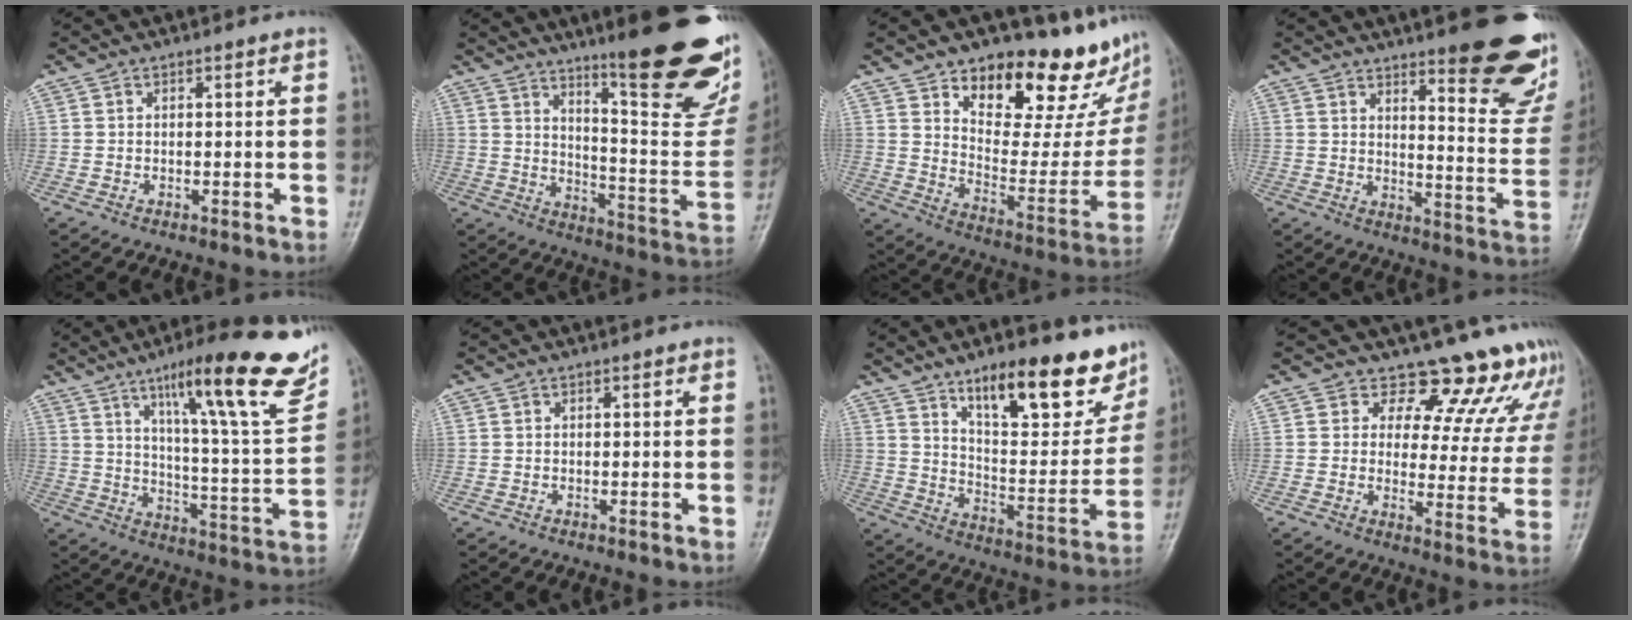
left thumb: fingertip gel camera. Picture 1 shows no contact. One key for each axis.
{"total": 26.9, "fx": 17.2, "fy": 5.4, "fz": 20.0, "tx": -0.236, "ty": -0.098, "tz": 0.242}
{"total": 23.3, "fx": 16.0, "fy": 10.0, "fz": 13.6, "tx": -0.135, "ty": -0.103, "tz": 0.232}
{"total": 19.6, "fx": 13.1, "fy": 4.6, "fz": 13.9, "tx": -0.139, "ty": -0.098, "tz": 0.168}
{"total": 23.2, "fx": 13.5, "fy": 3.9, "fz": 18.5, "tx": -0.236, "ty": -0.047, "tz": 0.201}
{"total": 0.0}
{"total": 20.3, "fx": 13.6, "fy": 7.1, "fz": 13.3, "tx": -0.138, "ty": -0.073, "tz": 0.212}
{"total": 14.4, "fx": 13.0, "fy": 5.6, "fz": 3.0, "tx": 0.015, "ty": -0.097, "tz": 0.137}